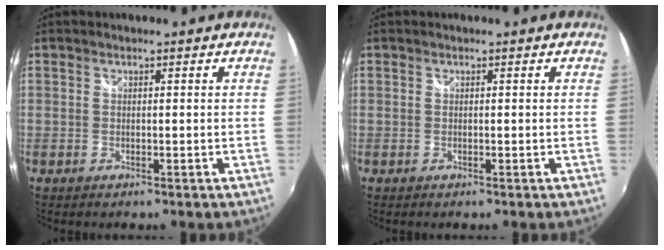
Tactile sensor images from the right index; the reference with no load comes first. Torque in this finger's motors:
{"motor_torque": [0.22, 0.24, -0.01, 0.01]}